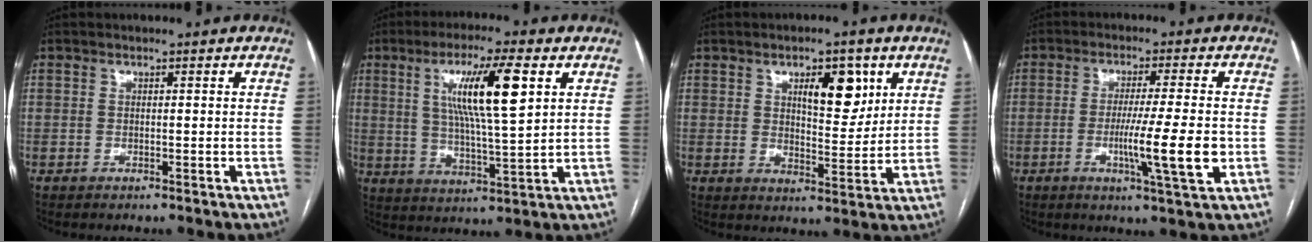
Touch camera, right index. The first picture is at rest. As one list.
[{"total": 12.2, "force": [4.1, 0.7, 11.5], "torque": [-0.205, 0.005, 0.073]}, {"total": 7.9, "force": [3.6, 3.0, 6.3], "torque": [-0.093, 0.000, 0.057]}, {"total": 9.3, "force": [-2.1, -0.7, 9.1], "torque": [-0.151, -0.021, -0.036]}]